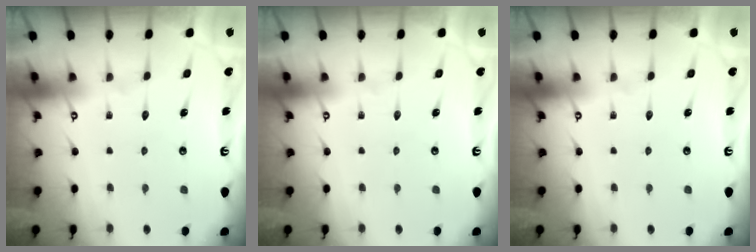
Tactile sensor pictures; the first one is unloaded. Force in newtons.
{"total": 0.0}
{"total": 0.0}